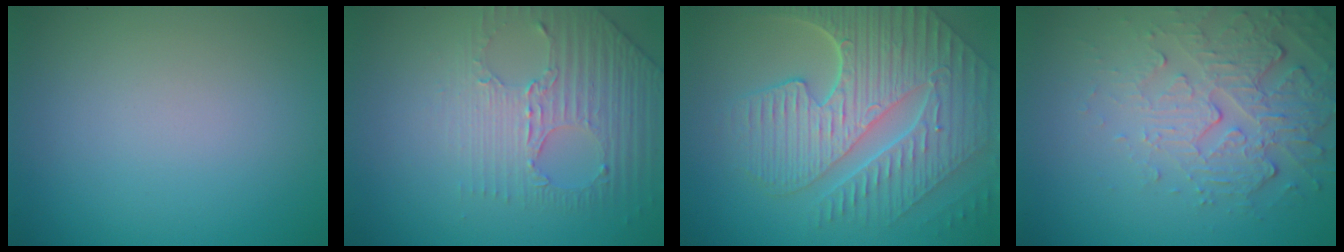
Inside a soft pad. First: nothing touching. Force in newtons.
{"total": 4.4, "press": 3.2, "slide": 3.0}
{"total": 9.8, "press": 6.5, "slide": 7.3}
{"total": 5.5, "press": 3.5, "slide": 4.2}